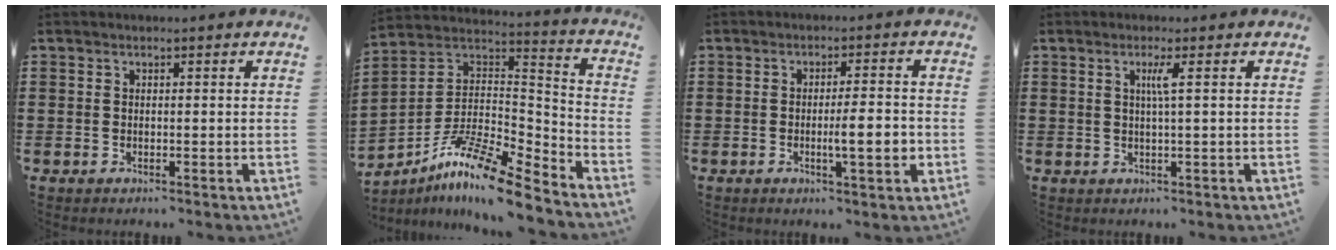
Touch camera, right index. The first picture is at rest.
{"total": 12.0, "force": [-9.5, 1.6, 7.2], "torque": [-0.144, 0.009, -0.190]}
{"total": 5.9, "force": [-1.1, 1.0, 5.7], "torque": [-0.085, -0.007, -0.021]}
{"total": 2.3, "force": [0.5, -0.4, 2.2], "torque": [-0.044, -0.004, 0.005]}